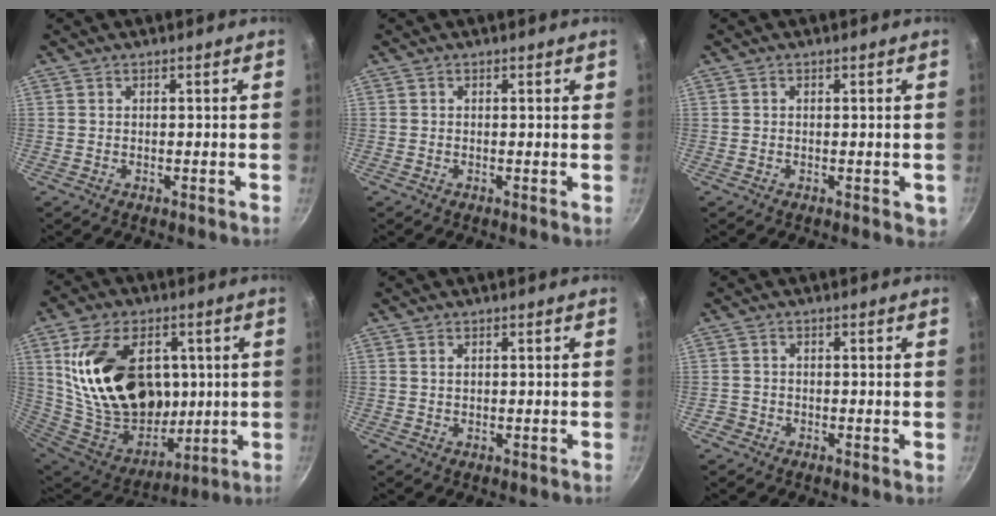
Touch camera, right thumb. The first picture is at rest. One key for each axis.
{"total": 0.6, "fx": 0.3, "fy": 0.3, "fz": 0.5, "tx": -0.005, "ty": 0.001, "tz": 0.000}
{"total": 2.0, "fx": -0.1, "fy": 1.3, "fz": 1.5, "tx": -0.014, "ty": 0.000, "tz": 0.000}
{"total": 27.0, "fx": 5.8, "fy": 18.6, "fz": 18.7, "tx": -0.296, "ty": -0.025, "tz": 0.120}
{"total": 0.8, "fx": 0.3, "fy": 0.5, "fz": 0.5, "tx": -0.007, "ty": 0.002, "tz": 0.006}
{"total": 1.5, "fx": -0.8, "fy": 1.2, "fz": 0.5, "tx": -0.007, "ty": 0.003, "tz": -0.017}